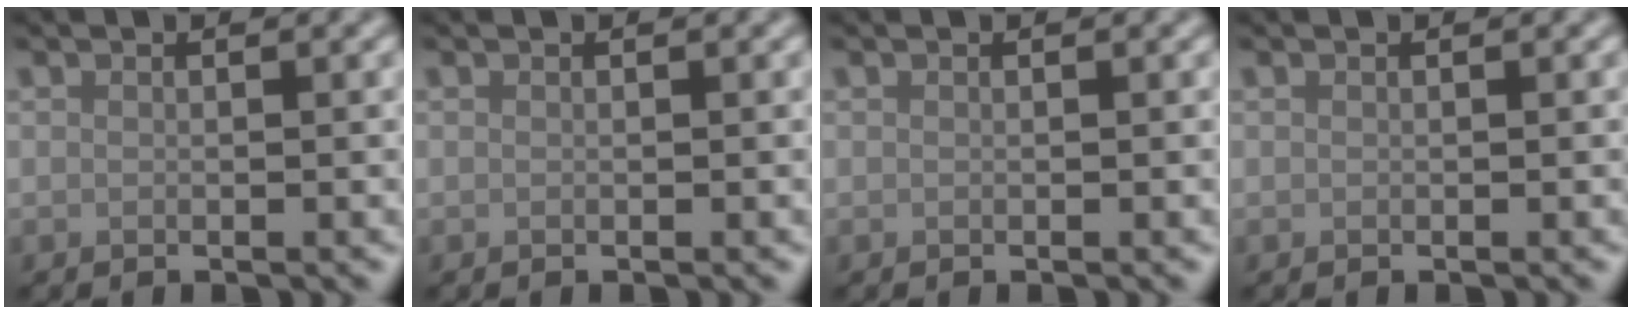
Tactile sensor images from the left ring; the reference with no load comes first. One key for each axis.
{"total": 0.0}
{"total": 0.0}
{"total": 0.0}